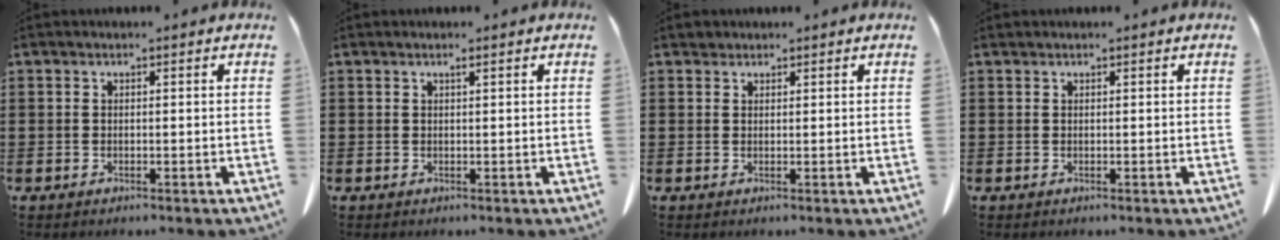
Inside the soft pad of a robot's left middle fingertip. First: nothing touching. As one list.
[{"total": 0.7, "force": [0.4, 0.0, 0.5], "torque": [-0.010, -0.002, 0.007]}, {"total": 0.9, "force": [0.8, 0.4, 0.0], "torque": [-0.003, 0.001, 0.016]}, {"total": 0.0}]